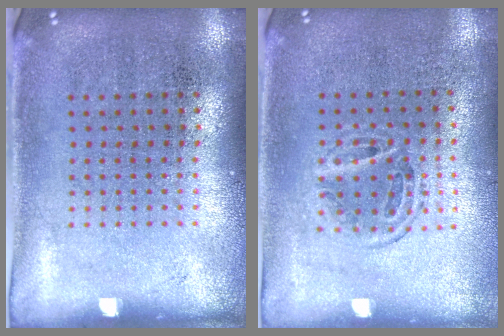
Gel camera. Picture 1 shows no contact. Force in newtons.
{"total": 1.0, "press": 0.9, "slide": 0.4}